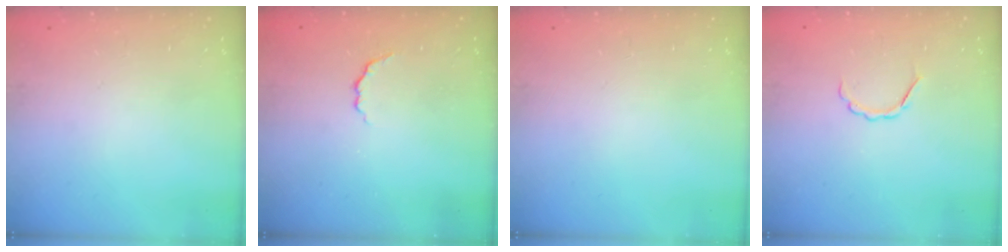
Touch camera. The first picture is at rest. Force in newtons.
{"total": 2.7, "press": 2.6, "slide": 0.9}
{"total": 0.0}
{"total": 3.7, "press": 3.7, "slide": 0.6}